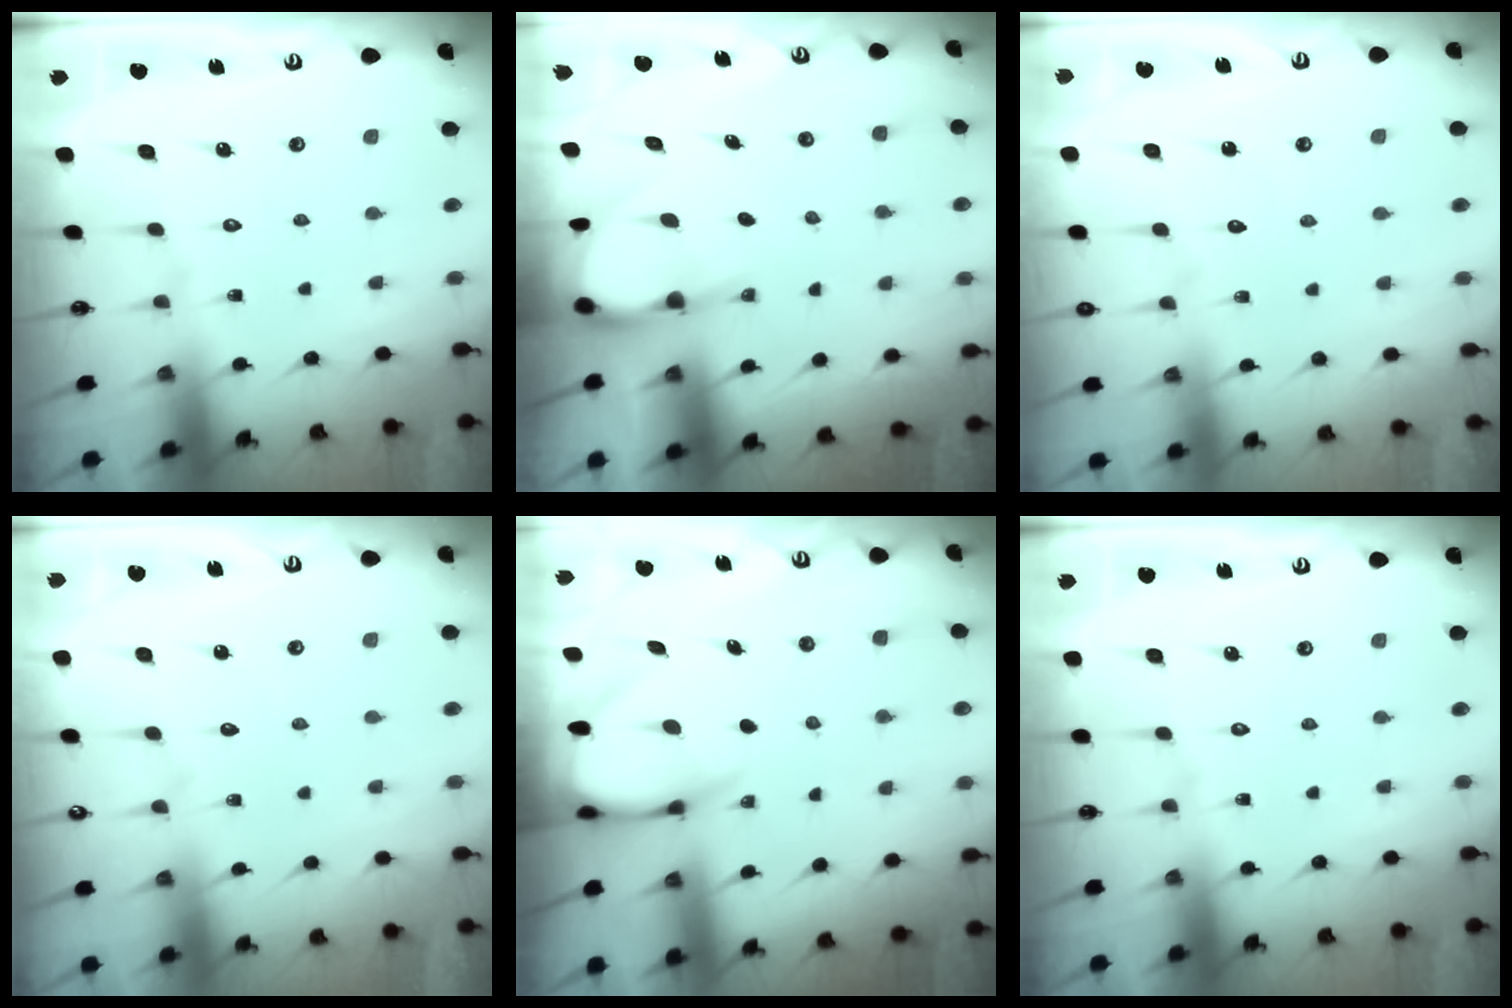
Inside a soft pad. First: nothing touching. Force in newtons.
{"total": 5.2, "press": 5.1, "slide": 0.7}
{"total": 2.1, "press": 2.1, "slide": 0.2}
{"total": 2.4, "press": 2.4, "slide": 0.2}
{"total": 5.0, "press": 5.0, "slide": 0.7}
{"total": 0.0}